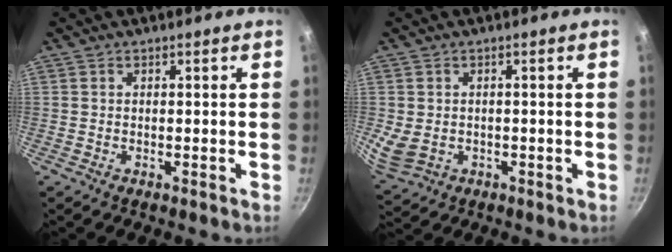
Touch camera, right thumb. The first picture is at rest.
{"total": 5.5, "force": [-0.7, 4.4, 3.3], "torque": [-0.064, -0.004, 0.001]}